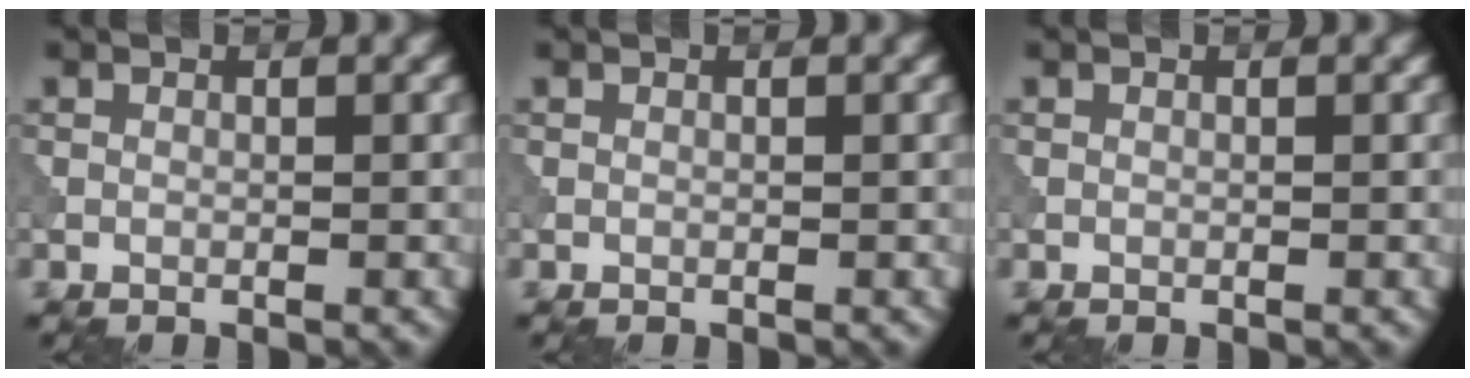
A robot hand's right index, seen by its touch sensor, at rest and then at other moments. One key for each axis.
{"total": 0.0}
{"total": 0.0}